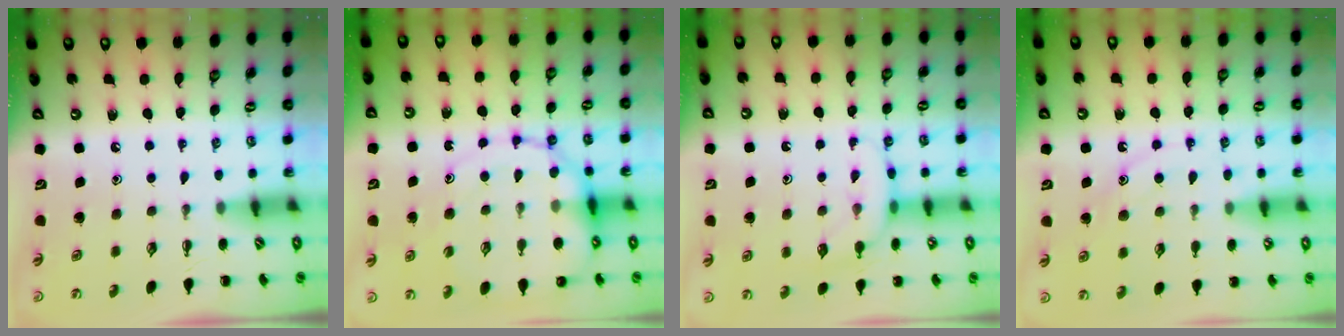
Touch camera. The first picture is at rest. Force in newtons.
{"total": 16.8, "press": 16.4, "slide": 3.7}
{"total": 8.4, "press": 8.2, "slide": 1.6}
{"total": 11.9, "press": 11.9, "slide": 0.8}